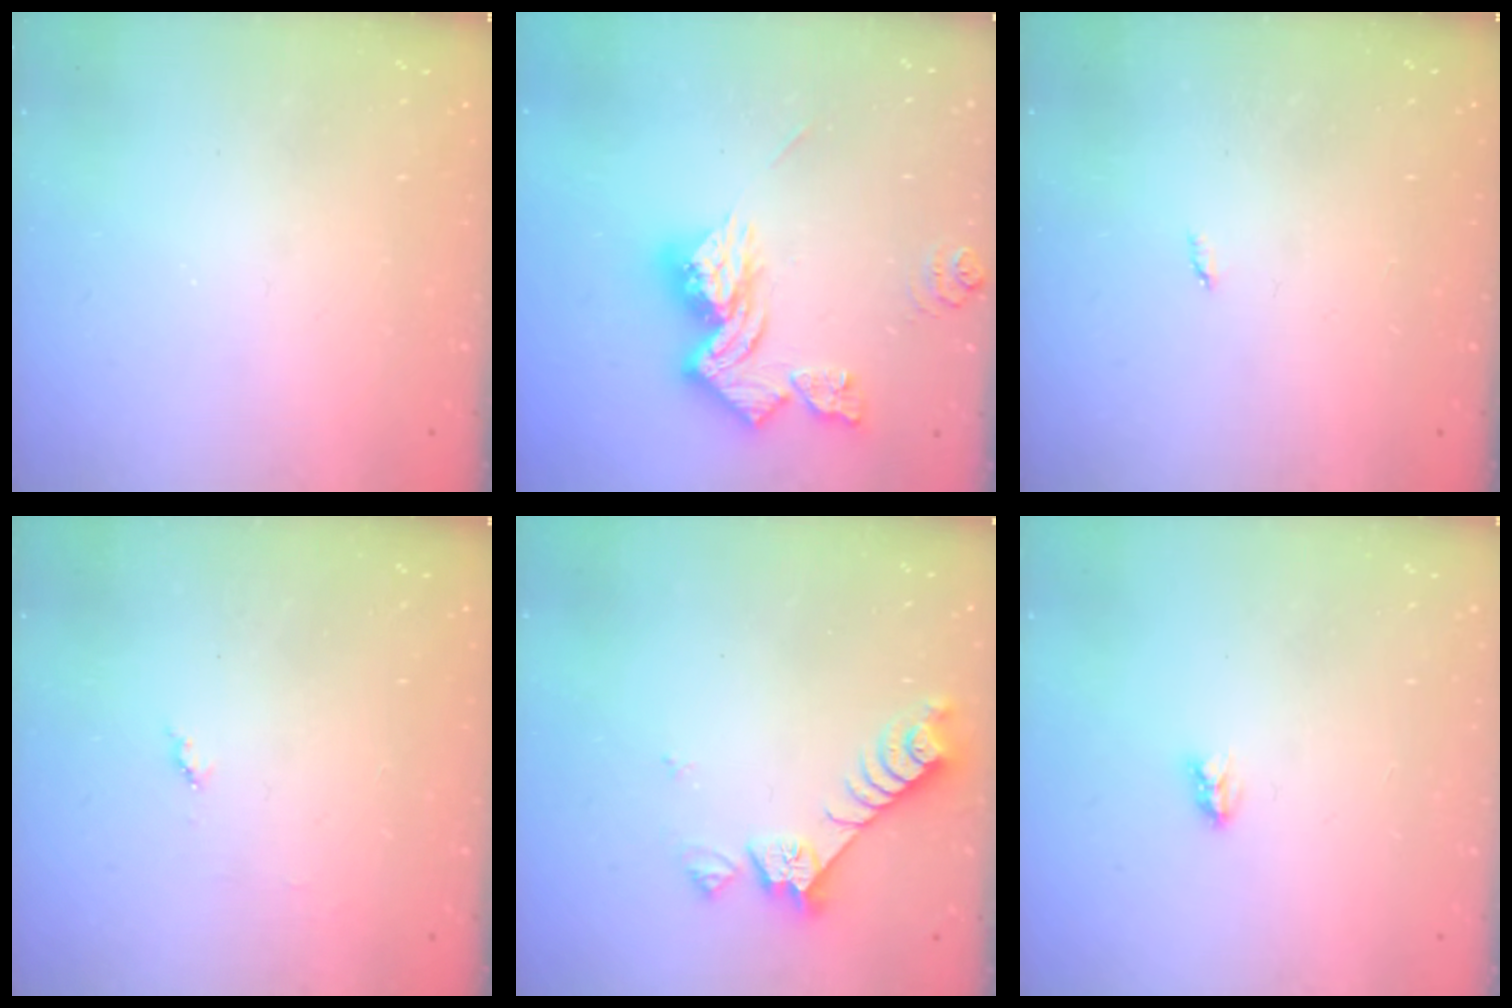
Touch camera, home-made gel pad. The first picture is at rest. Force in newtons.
{"total": 13.3, "press": 13.3, "slide": 1.3}
{"total": 2.1, "press": 2.1, "slide": 0.4}
{"total": 3.9, "press": 3.9, "slide": 0.4}
{"total": 7.4, "press": 7.4, "slide": 0.4}
{"total": 2.9, "press": 2.9, "slide": 0.3}